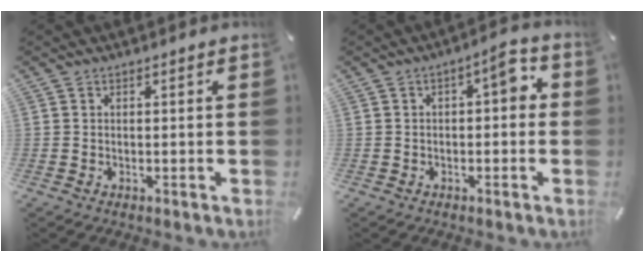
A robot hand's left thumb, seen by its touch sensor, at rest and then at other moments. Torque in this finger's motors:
{"motor_torque": [0.10, -0.02, 0.41, 0.39, 0.03]}